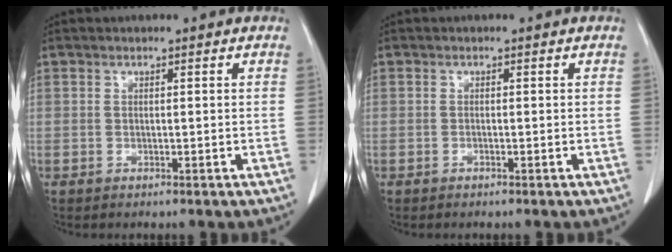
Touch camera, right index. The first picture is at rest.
{"total": 0.0}